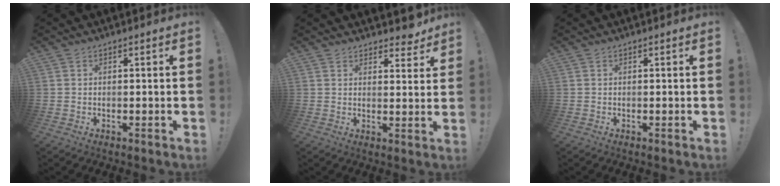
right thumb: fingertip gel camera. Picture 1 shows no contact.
{"total": 5.1, "force": [4.3, 2.3, 1.2], "torque": [0.007, -0.038, 0.075]}
{"total": 0.0}